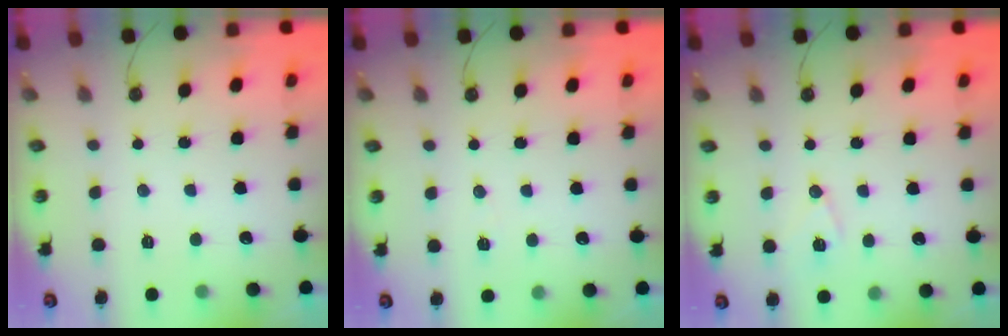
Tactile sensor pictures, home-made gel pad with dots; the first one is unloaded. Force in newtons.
{"total": 3.1, "press": 2.4, "slide": 2.0}
{"total": 8.2, "press": 8.2, "slide": 0.7}